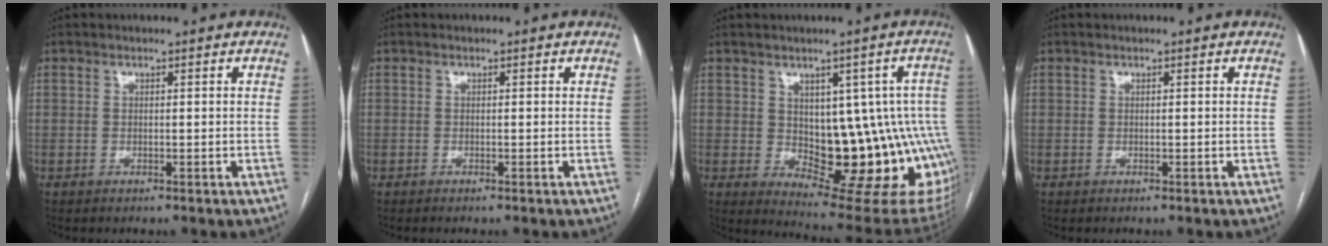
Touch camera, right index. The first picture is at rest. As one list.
[{"total": 0.0}, {"total": 17.2, "force": [-0.7, 7.1, 15.6], "torque": [-0.138, 0.014, 0.016]}, {"total": 0.0}]